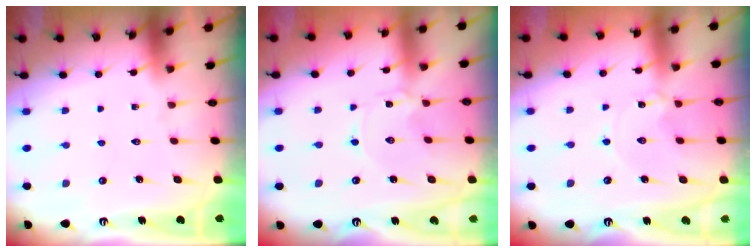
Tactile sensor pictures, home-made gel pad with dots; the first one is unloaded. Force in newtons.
{"total": 0.0}
{"total": 1.1, "press": 1.0, "slide": 0.1}